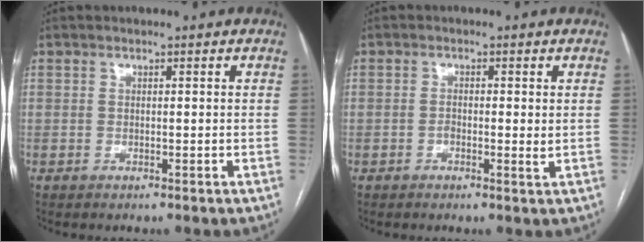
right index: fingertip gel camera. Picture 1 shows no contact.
{"total": 2.2, "force": [-0.2, 0.7, 2.1], "torque": [-0.034, -0.001, -0.004]}